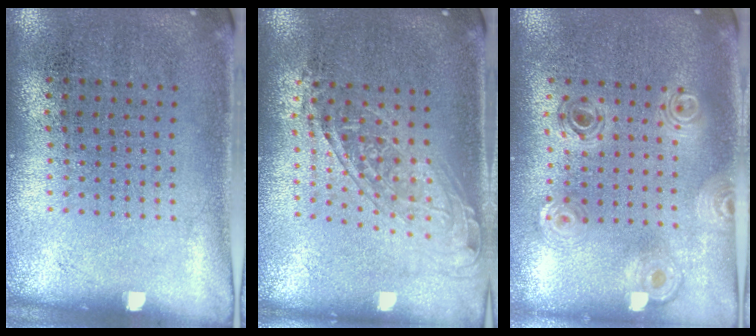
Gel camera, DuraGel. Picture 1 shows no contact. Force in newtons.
{"total": 1.6, "press": 1.2, "slide": 1.0}
{"total": 0.8, "press": 0.8, "slide": 0.1}